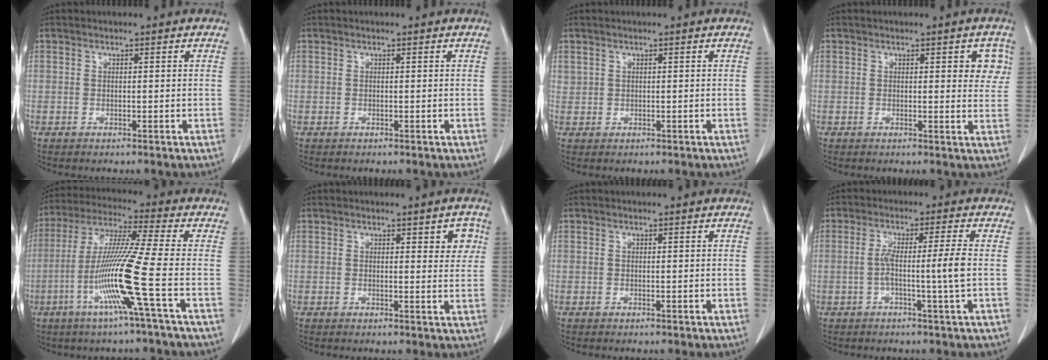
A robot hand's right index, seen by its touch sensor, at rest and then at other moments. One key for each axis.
{"total": 0.0}
{"total": 0.9, "fx": 0.6, "fy": 0.6, "fz": 0.0, "tx": 0.010, "ty": 0.008, "tz": 0.012}
{"total": 4.1, "fx": 1.5, "fy": 1.5, "fz": 3.5, "tx": -0.032, "ty": -0.001, "tz": 0.011}
{"total": 13.2, "fx": -4.2, "fy": -2.4, "fz": 12.2, "tx": -0.246, "ty": -0.015, "tz": -0.087}
{"total": 3.5, "fx": 1.4, "fy": 1.3, "fz": 3.0, "tx": -0.030, "ty": 0.000, "tz": 0.014}
{"total": 0.0}
{"total": 5.6, "fx": -0.8, "fy": -1.2, "fz": 5.4, "tx": -0.096, "ty": 0.006, "tz": -0.010}